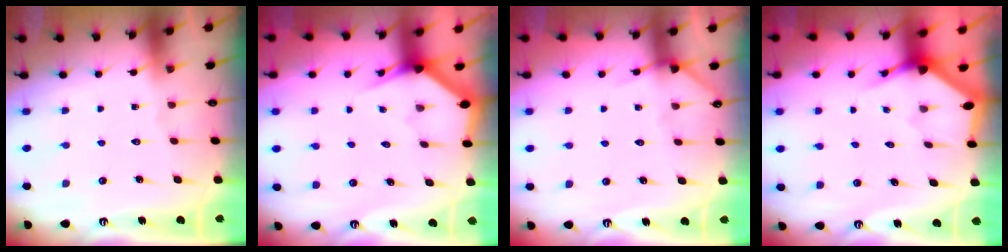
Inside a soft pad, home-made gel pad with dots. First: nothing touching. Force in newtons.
{"total": 3.0, "press": 3.0, "slide": 0.1}
{"total": 4.4, "press": 4.3, "slide": 0.5}
{"total": 3.0, "press": 3.0, "slide": 0.2}